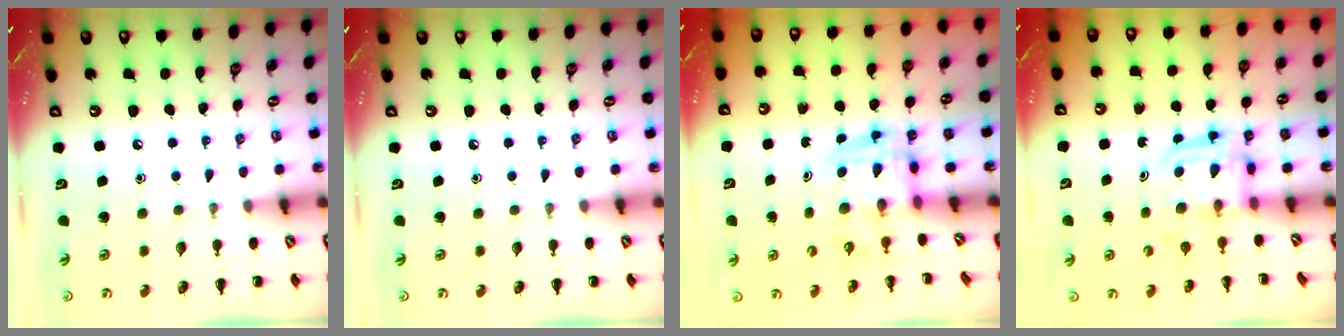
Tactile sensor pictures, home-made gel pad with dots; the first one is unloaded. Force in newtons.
{"total": 0.0}
{"total": 3.5, "press": 3.5, "slide": 0.6}
{"total": 3.2, "press": 3.2, "slide": 0.2}